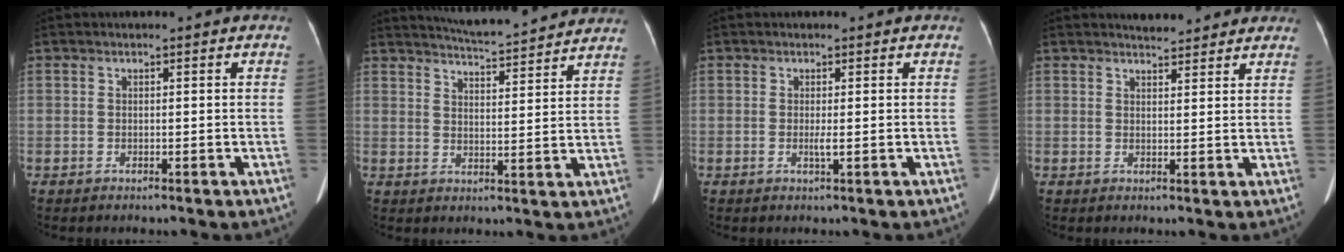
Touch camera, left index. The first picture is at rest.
{"total": 14.1, "force": [13.3, 1.2, 4.6], "torque": [-0.072, 0.011, 0.172]}
{"total": 1.0, "force": [-0.1, -0.1, 0.9], "torque": [-0.023, -0.003, -0.001]}
{"total": 5.5, "force": [5.2, 1.4, 1.3], "torque": [-0.013, 0.011, 0.056]}